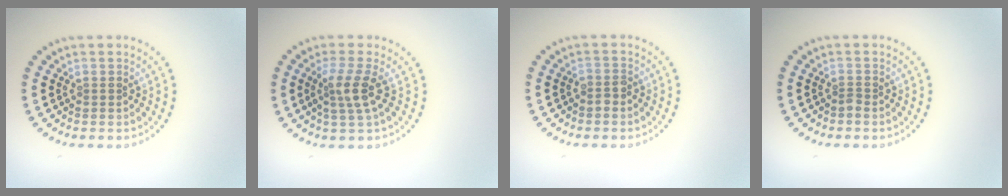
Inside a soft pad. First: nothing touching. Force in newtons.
{"total": 2.7, "press": 2.2, "slide": 1.6}
{"total": 1.0, "press": 0.9, "slide": 0.5}
{"total": 0.5, "press": 0.4, "slide": 0.4}